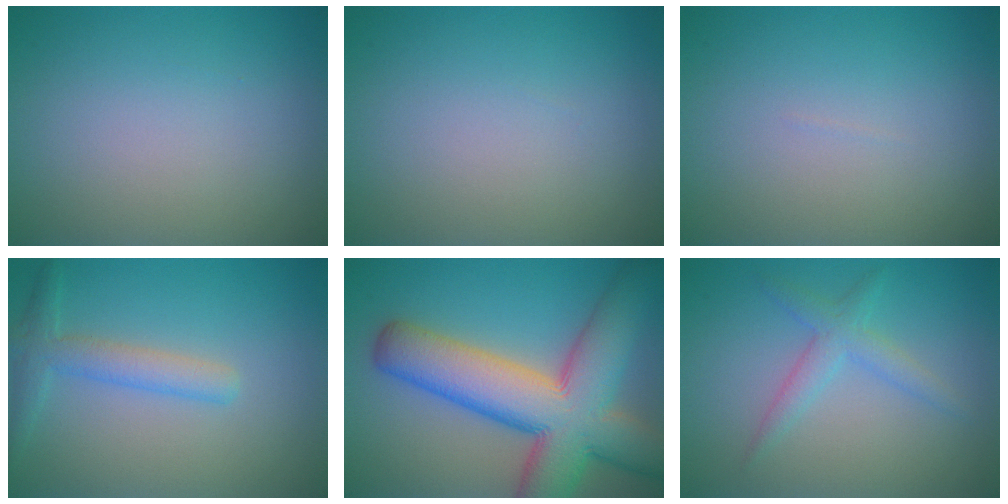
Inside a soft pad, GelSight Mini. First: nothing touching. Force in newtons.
{"total": 0.0}
{"total": 0.0}
{"total": 2.8, "press": 2.8, "slide": 0.1}
{"total": 12.8, "press": 12.7, "slide": 0.6}
{"total": 2.3, "press": 2.3, "slide": 0.1}